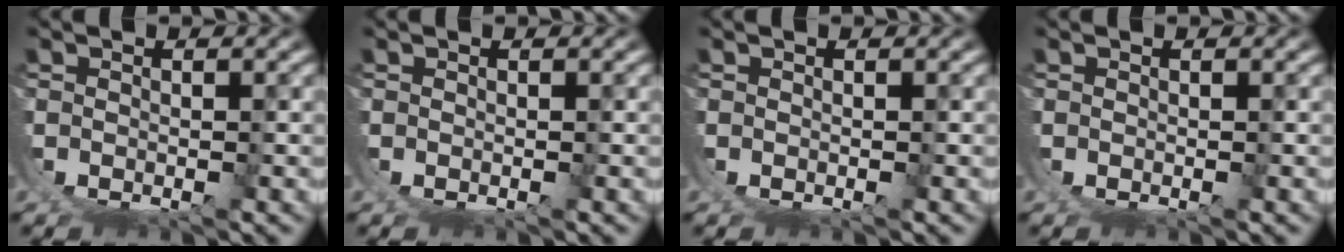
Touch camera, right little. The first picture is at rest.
{"total": 0.0}
{"total": 0.0}
{"total": 0.0}